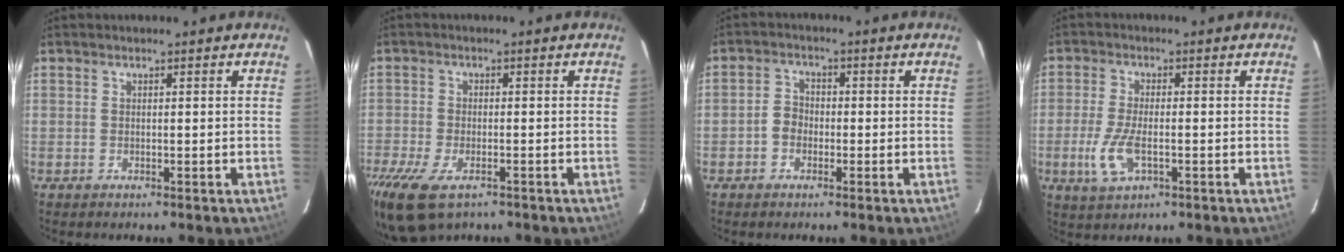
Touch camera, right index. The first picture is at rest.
{"total": 10.8, "force": [-7.2, 4.9, 6.4], "torque": [-0.163, -0.040, -0.131]}
{"total": 3.2, "force": [-1.3, 2.6, 1.4], "torque": [-0.025, 0.012, -0.025]}
{"total": 7.0, "force": [-2.3, 2.9, 5.9], "torque": [-0.135, -0.009, -0.043]}